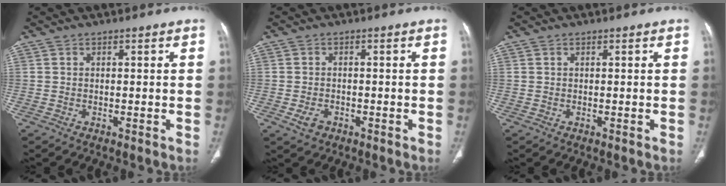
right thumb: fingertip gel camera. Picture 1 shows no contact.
{"total": 2.9, "force": [-1.2, 2.1, 1.5], "torque": [-0.025, 0.003, -0.016]}
{"total": 0.0}